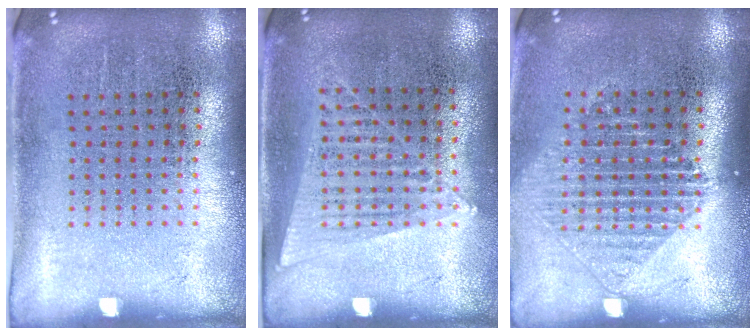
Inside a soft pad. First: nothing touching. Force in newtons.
{"total": 1.2, "press": 1.1, "slide": 0.5}
{"total": 1.2, "press": 1.2, "slide": 0.4}